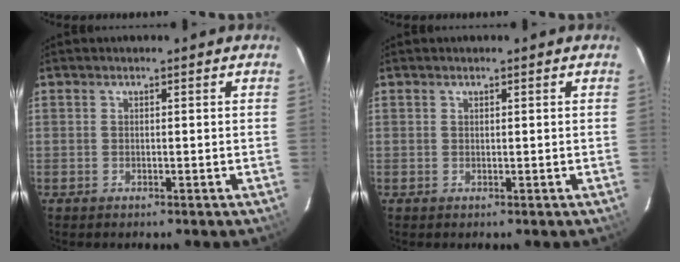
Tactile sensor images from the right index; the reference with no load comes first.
{"total": 0.0}